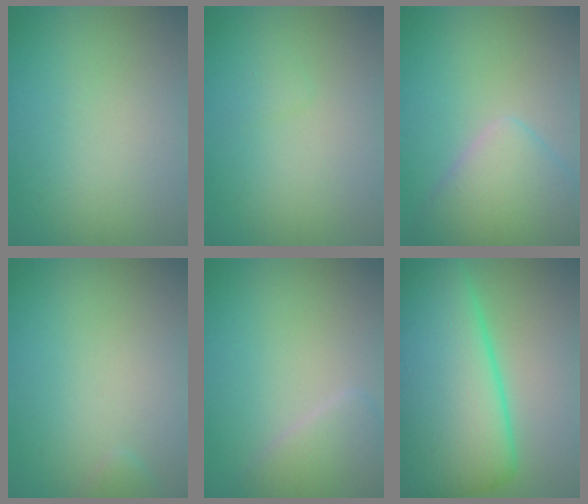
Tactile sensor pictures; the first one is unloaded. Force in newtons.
{"total": 0.5, "press": 0.5, "slide": 0.0}
{"total": 5.5, "press": 5.5, "slide": 0.3}
{"total": 0.8, "press": 0.8, "slide": 0.1}
{"total": 3.1, "press": 3.0, "slide": 0.4}
{"total": 14.6, "press": 14.6, "slide": 0.4}